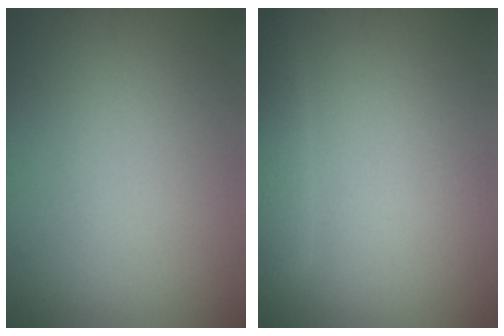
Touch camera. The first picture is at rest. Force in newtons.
{"total": 2.1, "press": 2.1, "slide": 0.1}